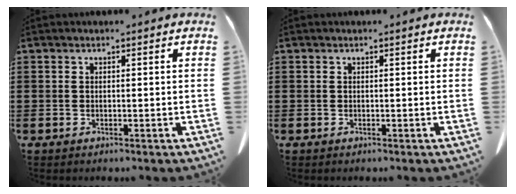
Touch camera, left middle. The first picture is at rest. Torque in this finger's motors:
{"motor_torque": [-0.03, 0.01, 0.00, 0.00]}